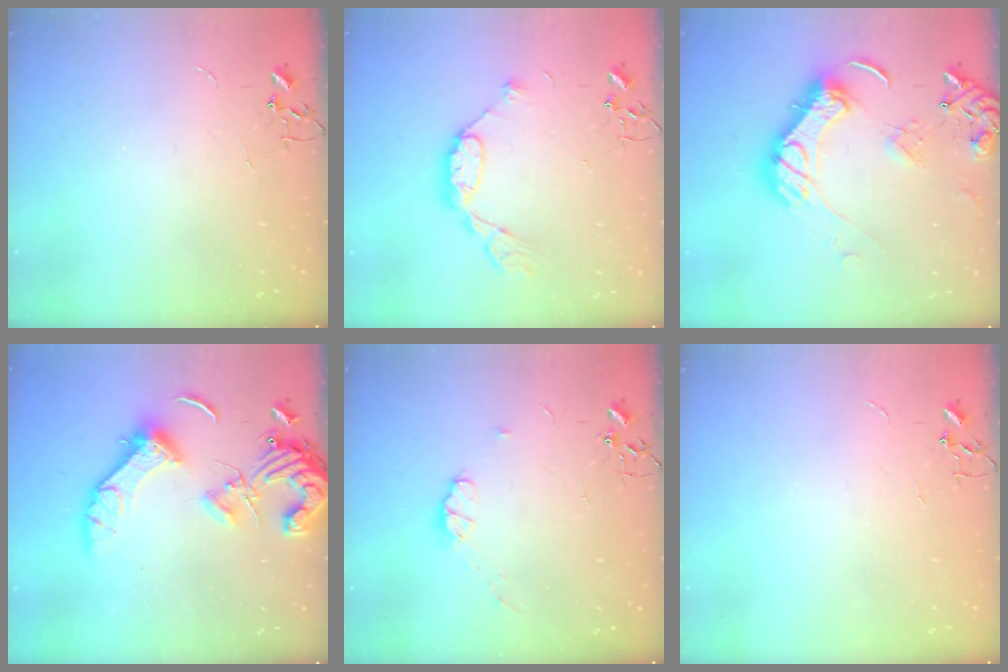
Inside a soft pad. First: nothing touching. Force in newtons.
{"total": 11.0, "press": 11.0, "slide": 0.9}
{"total": 18.6, "press": 18.4, "slide": 2.6}
{"total": 17.1, "press": 17.0, "slide": 2.2}
{"total": 5.8, "press": 5.7, "slide": 0.9}
{"total": 0.0}